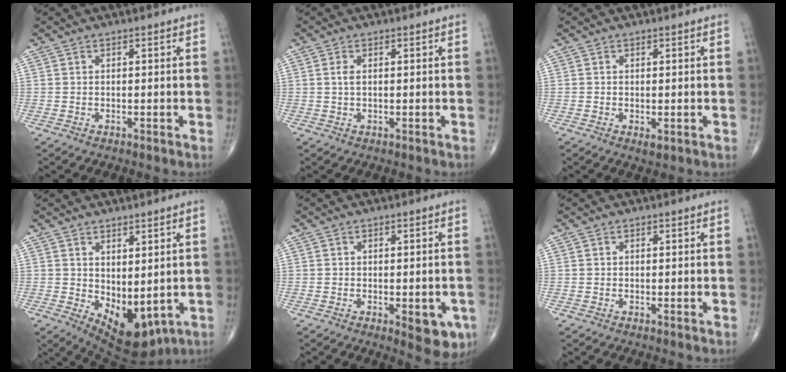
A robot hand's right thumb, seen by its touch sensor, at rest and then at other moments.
{"total": 1.7, "force": [0.4, 0.9, 1.4], "torque": [-0.032, 0.003, 0.009]}
{"total": 1.2, "force": [-0.3, 0.6, 1.0], "torque": [-0.015, -0.003, -0.002]}
{"total": 9.5, "force": [-0.6, 5.2, 8.0], "torque": [-0.097, -0.016, 0.018]}
{"total": 6.7, "force": [-2.2, 2.8, 5.7], "torque": [-0.051, -0.006, -0.021]}
{"total": 0.0}